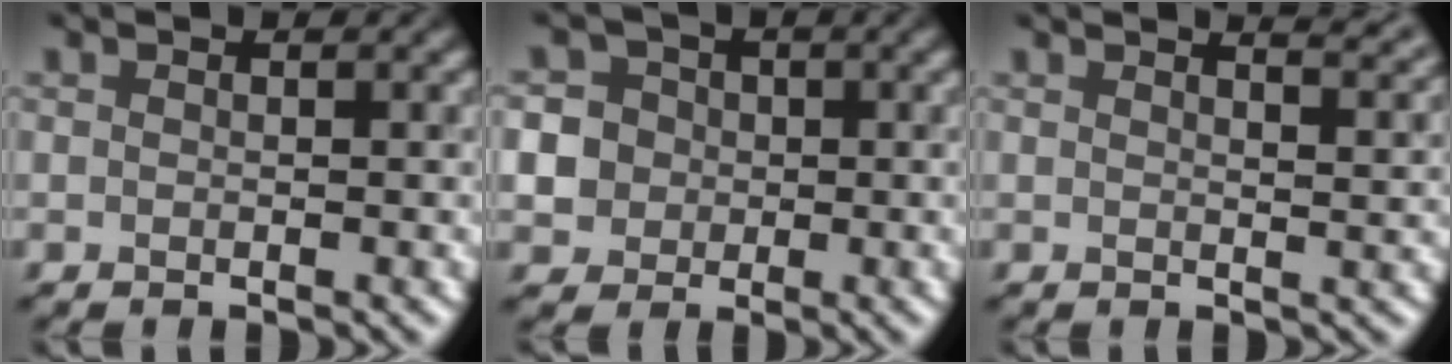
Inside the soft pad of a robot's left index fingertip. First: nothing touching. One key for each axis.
{"total": 7.5, "fx": -0.2, "fy": 7.1, "fz": 2.3, "tx": -0.051, "ty": 0.021, "tz": -0.020}
{"total": 5.8, "fx": 4.3, "fy": 2.2, "fz": 3.1, "tx": -0.012, "ty": 0.040, "tz": 0.021}